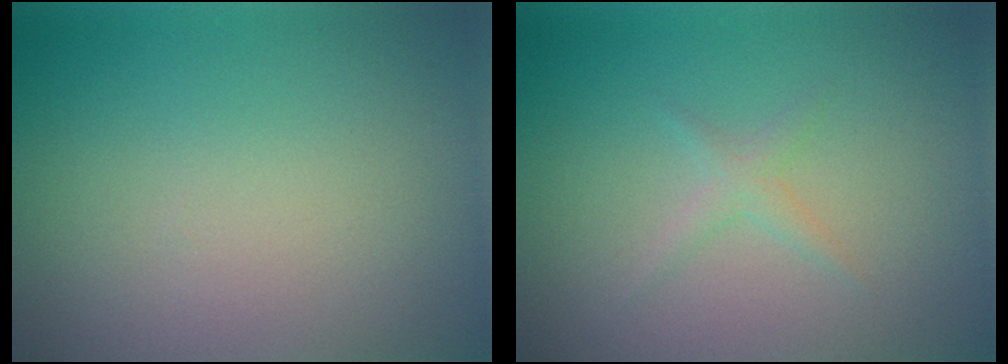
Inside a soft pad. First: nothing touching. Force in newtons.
{"total": 1.1, "press": 1.1, "slide": 0.1}